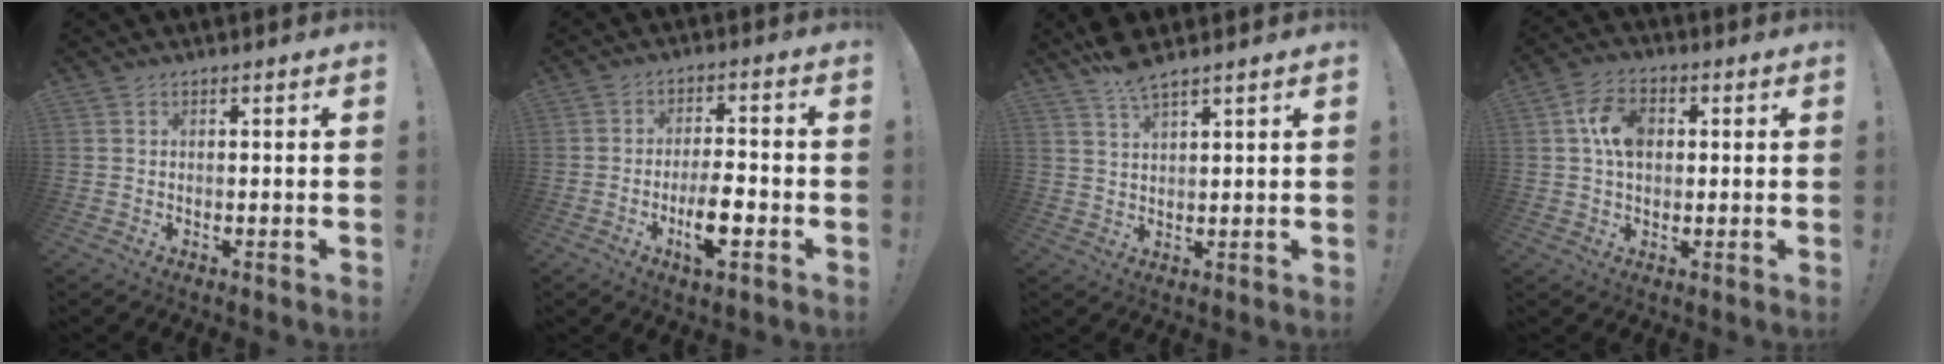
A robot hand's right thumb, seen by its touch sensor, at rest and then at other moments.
{"total": 8.3, "force": [-3.7, 4.0, 6.3], "torque": [-0.108, 0.013, -0.064]}
{"total": 5.7, "force": [4.6, 1.1, 3.2], "torque": [-0.056, -0.024, 0.081]}
{"total": 9.5, "force": [1.6, 6.6, 6.7], "torque": [-0.110, 0.011, 0.033]}